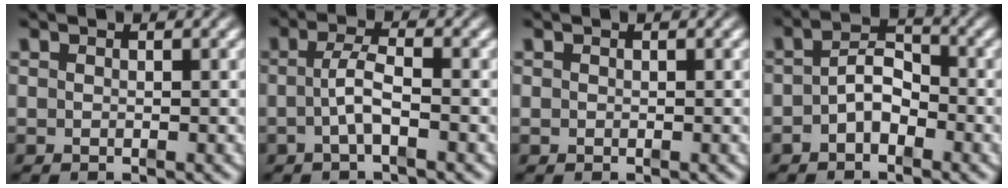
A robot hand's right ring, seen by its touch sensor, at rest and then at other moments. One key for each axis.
{"total": 2.6, "fx": -1.1, "fy": 0.2, "fz": 2.3, "tx": -0.045, "ty": 0.000, "tz": -0.020}
{"total": 0.0}
{"total": 4.0, "fx": -1.7, "fy": 2.6, "fz": 2.4, "tx": -0.038, "ty": -0.009, "tz": -0.032}